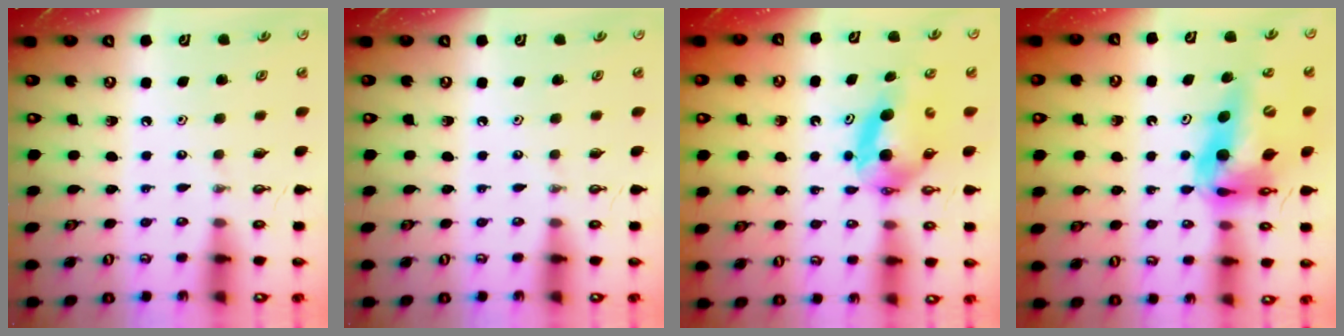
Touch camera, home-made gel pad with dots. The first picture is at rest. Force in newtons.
{"total": 0.0}
{"total": 6.9, "press": 5.2, "slide": 4.6}
{"total": 16.8, "press": 15.9, "slide": 5.4}